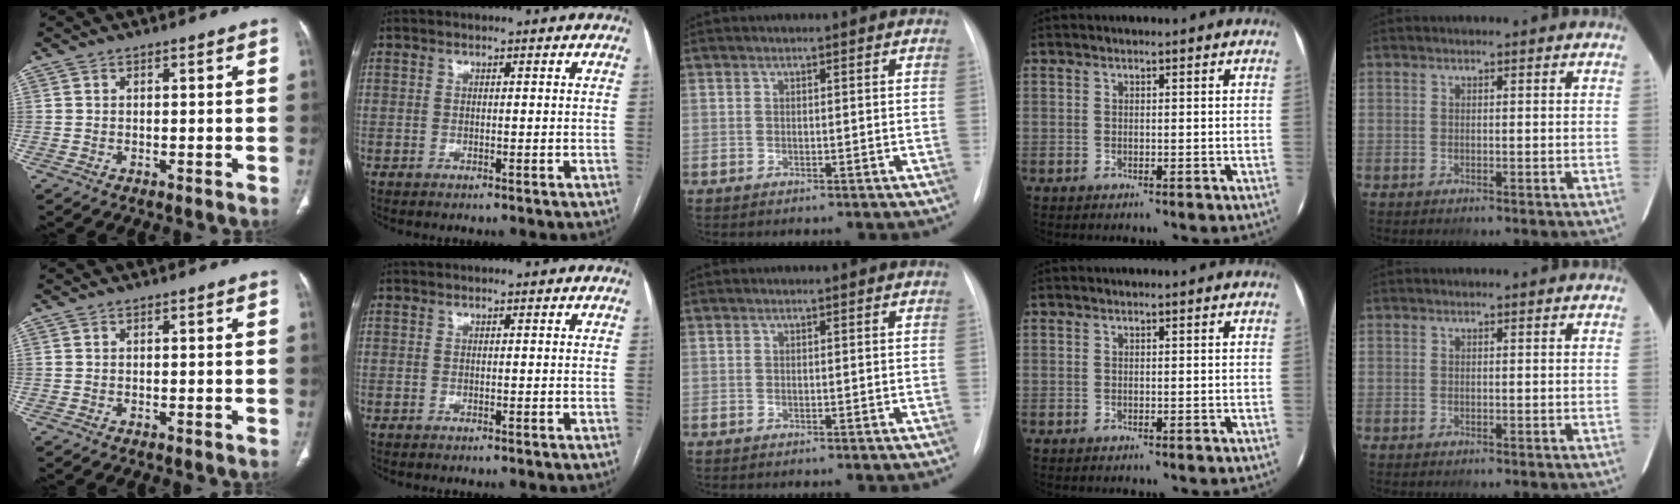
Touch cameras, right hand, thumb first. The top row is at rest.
{}